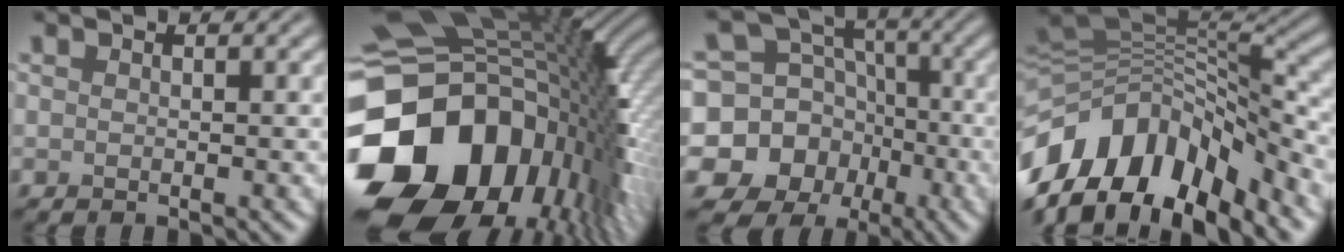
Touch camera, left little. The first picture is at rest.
{"total": 19.1, "force": [-5.4, 13.0, 13.0], "torque": [-0.280, -0.028, -0.091]}
{"total": 13.9, "force": [-5.1, 12.4, 3.6], "torque": [-0.091, -0.015, -0.096]}
{"total": 13.9, "force": [-6.1, 7.6, 9.9], "torque": [-0.199, 0.018, -0.114]}